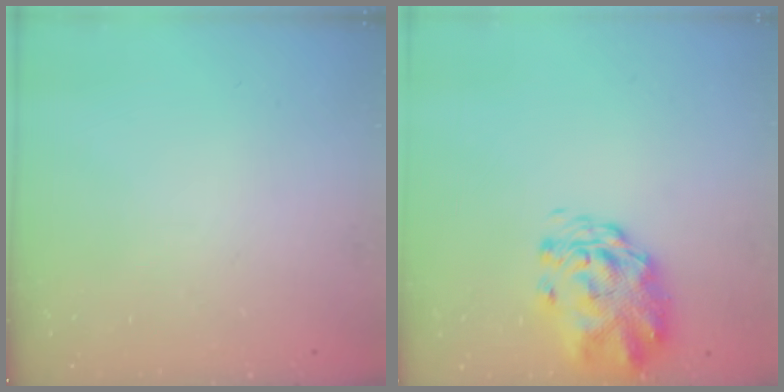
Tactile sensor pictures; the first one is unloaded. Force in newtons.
{"total": 3.0, "press": 2.8, "slide": 1.1}